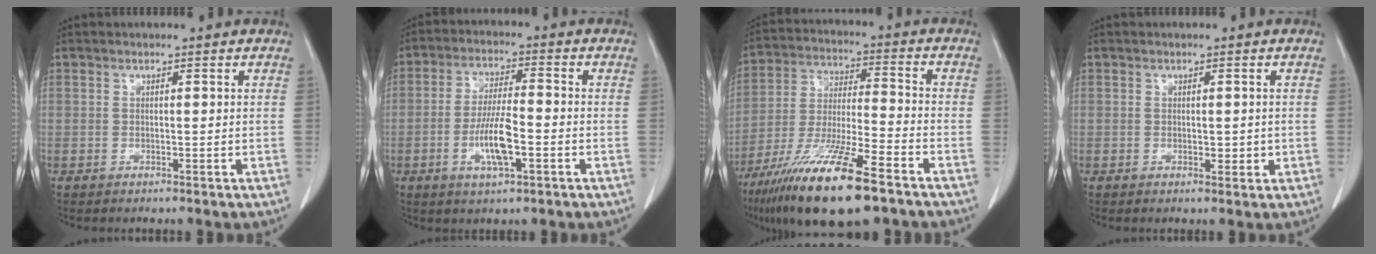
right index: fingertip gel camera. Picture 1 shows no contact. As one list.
[{"total": 7.8, "force": [-2.4, 1.6, 7.3], "torque": [-0.145, -0.002, -0.043]}, {"total": 18.1, "force": [-11.5, 2.2, 13.7], "torque": [-0.265, -0.044, -0.211]}, {"total": 1.6, "force": [-0.1, 0.9, 1.3], "torque": [-0.017, -0.002, 0.002]}]